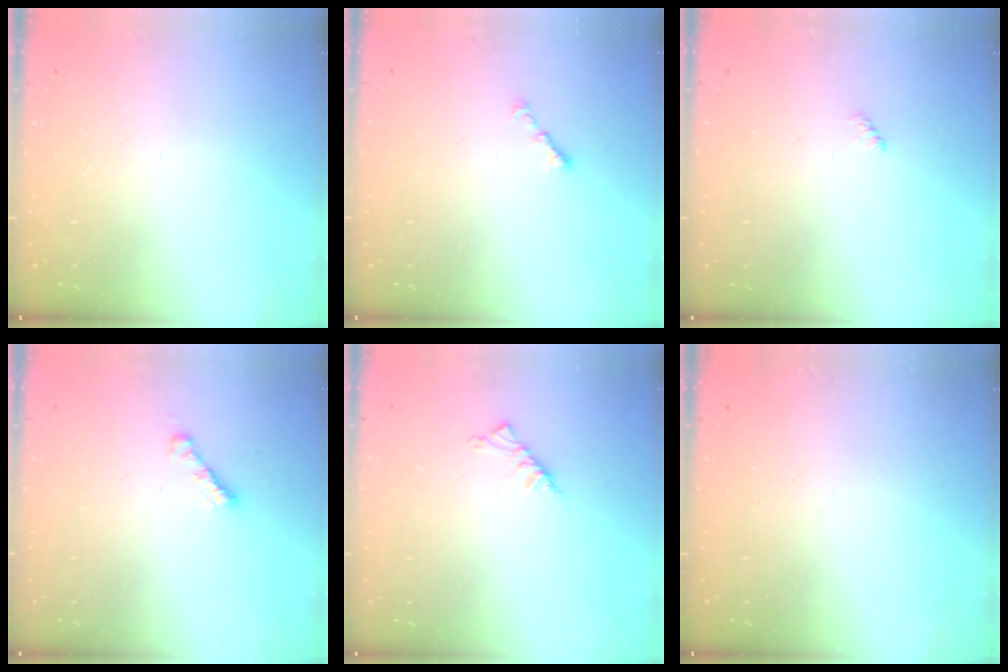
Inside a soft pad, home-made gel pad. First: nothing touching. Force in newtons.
{"total": 1.3, "press": 1.2, "slide": 0.5}
{"total": 2.3, "press": 2.2, "slide": 0.5}
{"total": 2.3, "press": 2.3, "slide": 0.4}
{"total": 4.5, "press": 4.5, "slide": 0.7}
{"total": 0.0}